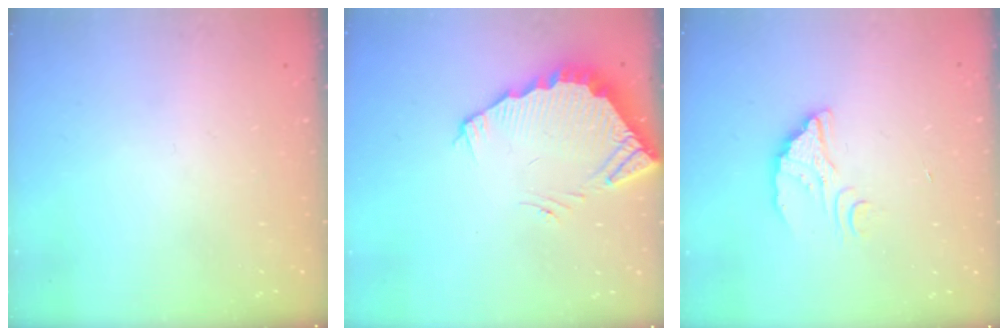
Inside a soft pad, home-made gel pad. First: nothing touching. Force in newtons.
{"total": 3.7, "press": 3.7, "slide": 0.3}
{"total": 3.8, "press": 3.8, "slide": 0.3}